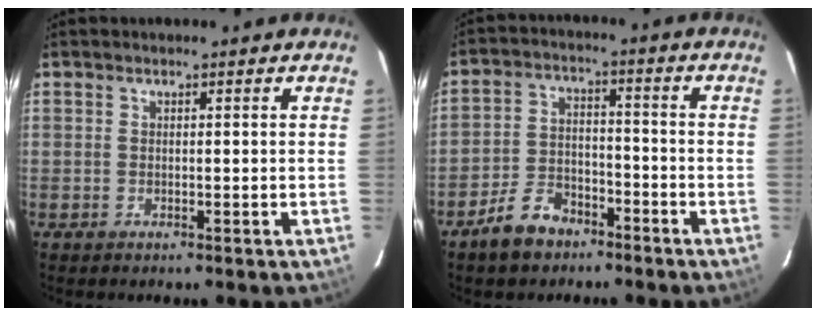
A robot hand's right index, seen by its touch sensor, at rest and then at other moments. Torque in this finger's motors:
{"motor_torque": [0.75, -0.76, 0.04, -0.03]}